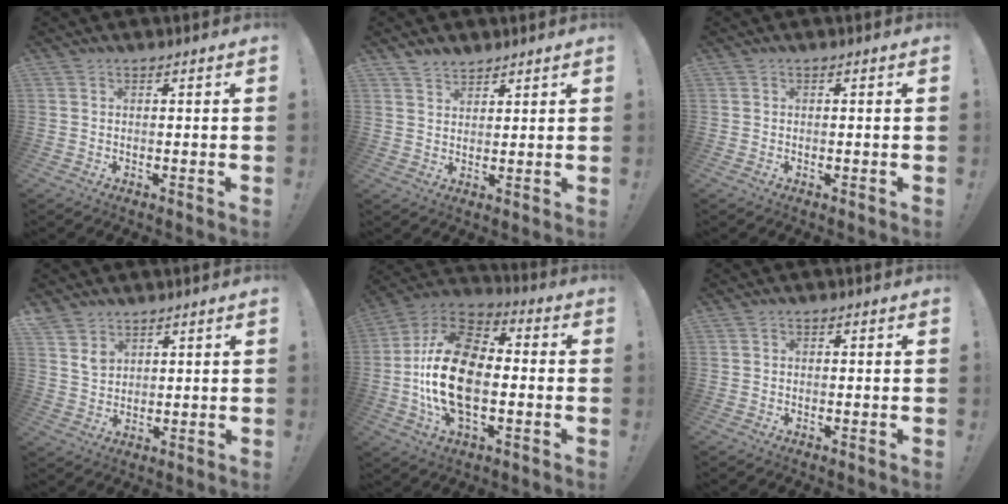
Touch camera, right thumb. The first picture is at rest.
{"total": 3.7, "force": [3.3, 1.5, 0.6], "torque": [-0.007, -0.023, 0.061]}
{"total": 0.0}
{"total": 5.4, "force": [3.7, 3.8, 1.2], "torque": [-0.017, -0.024, 0.072]}
{"total": 22.6, "force": [-2.3, 13.3, 18.1], "torque": [-0.338, 0.023, -0.030]}
{"total": 0.8, "force": [-0.5, 0.4, 0.4], "torque": [-0.005, 0.001, -0.009]}